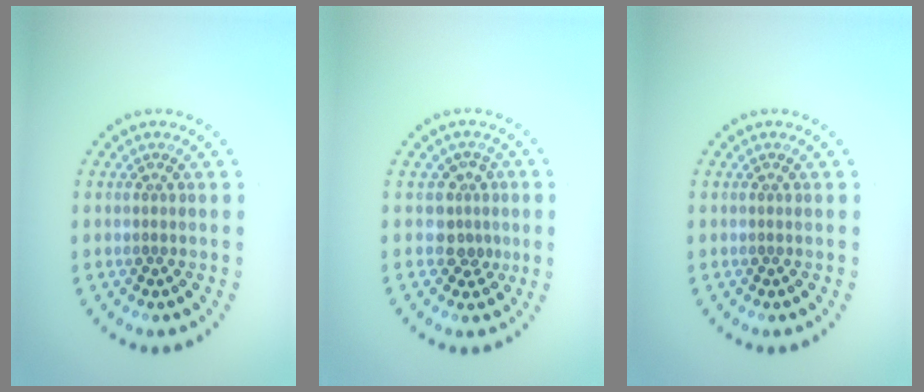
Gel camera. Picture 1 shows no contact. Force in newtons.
{"total": 2.4, "press": 1.9, "slide": 1.6}
{"total": 0.0}